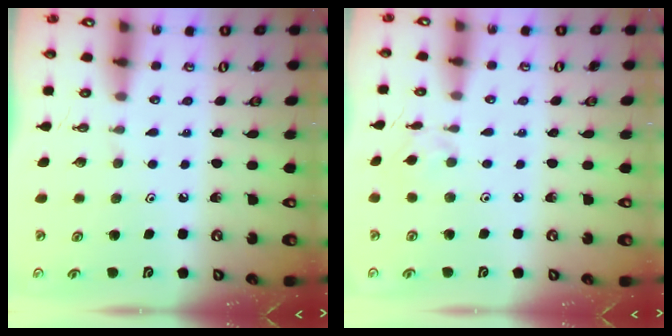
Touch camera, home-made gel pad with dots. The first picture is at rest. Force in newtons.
{"total": 2.4, "press": 2.4, "slide": 0.5}